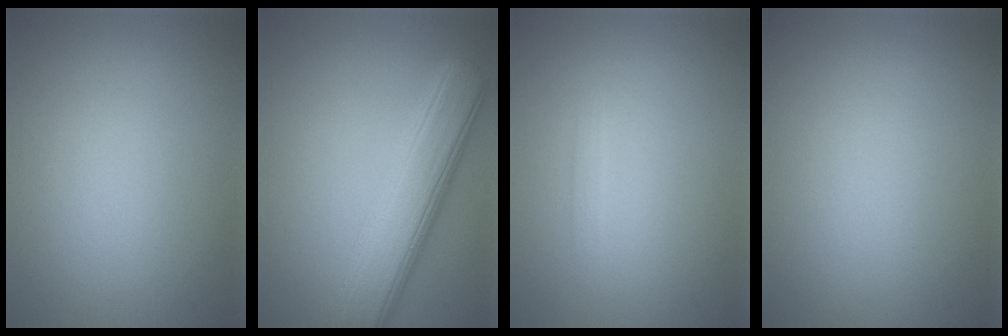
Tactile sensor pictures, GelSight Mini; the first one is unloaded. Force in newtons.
{"total": 7.4, "press": 7.4, "slide": 0.4}
{"total": 0.6, "press": 0.6, "slide": 0.0}
{"total": 0.0}